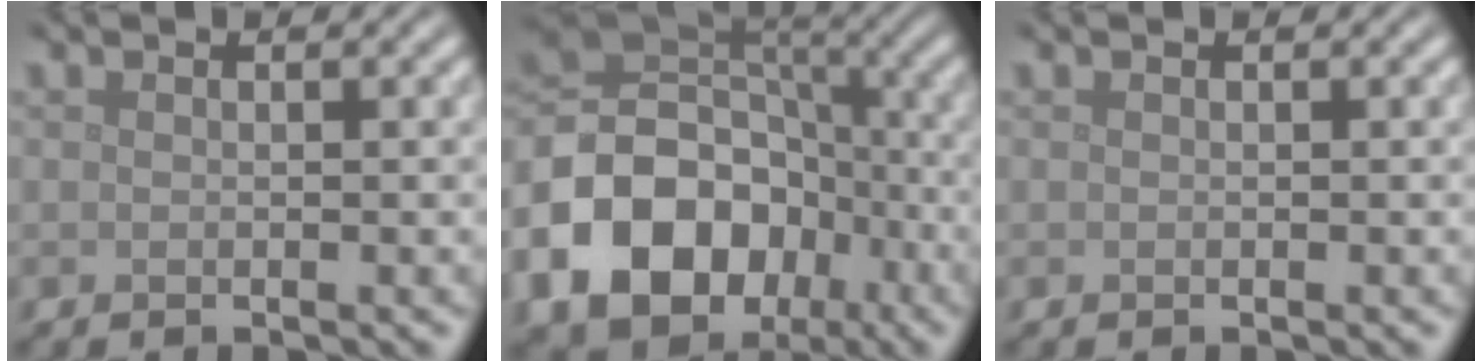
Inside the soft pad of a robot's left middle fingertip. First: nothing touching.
{"total": 14.2, "force": [-5.4, 11.1, 7.0], "torque": [-0.160, -0.002, -0.105]}
{"total": 0.0}